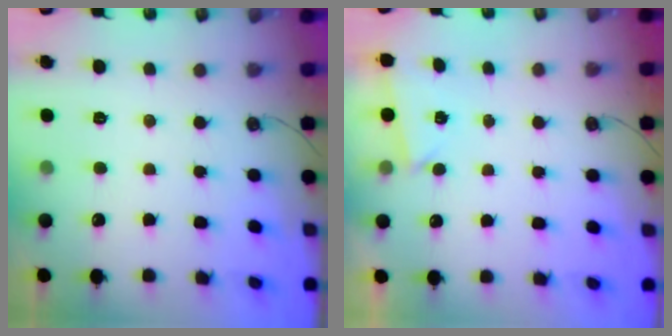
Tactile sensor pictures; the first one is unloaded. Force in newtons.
{"total": 1.0, "press": 0.9, "slide": 0.4}